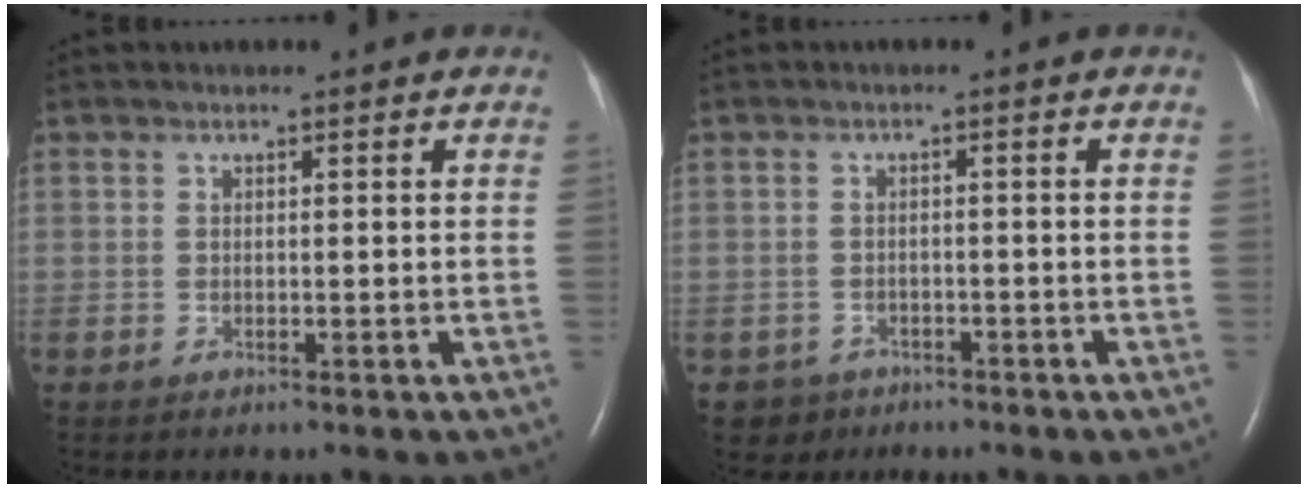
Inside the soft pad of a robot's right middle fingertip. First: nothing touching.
{"total": 2.9, "force": [-1.8, 2.3, -0.3], "torque": [-0.001, 0.009, -0.028]}